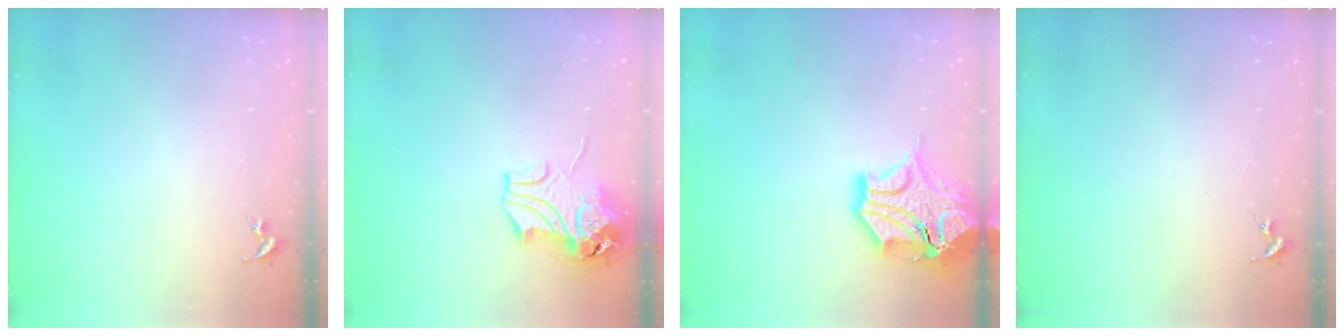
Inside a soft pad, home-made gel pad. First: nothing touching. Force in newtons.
{"total": 10.6, "press": 10.5, "slide": 1.8}
{"total": 16.7, "press": 16.5, "slide": 2.5}
{"total": 0.0}